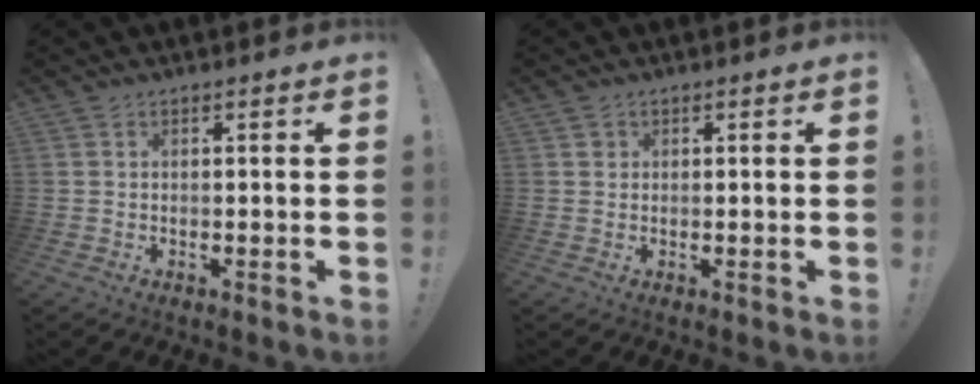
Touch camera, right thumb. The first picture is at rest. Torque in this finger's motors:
{"motor_torque": [-0.19, 0.02, -0.04, 0.08, -0.04]}